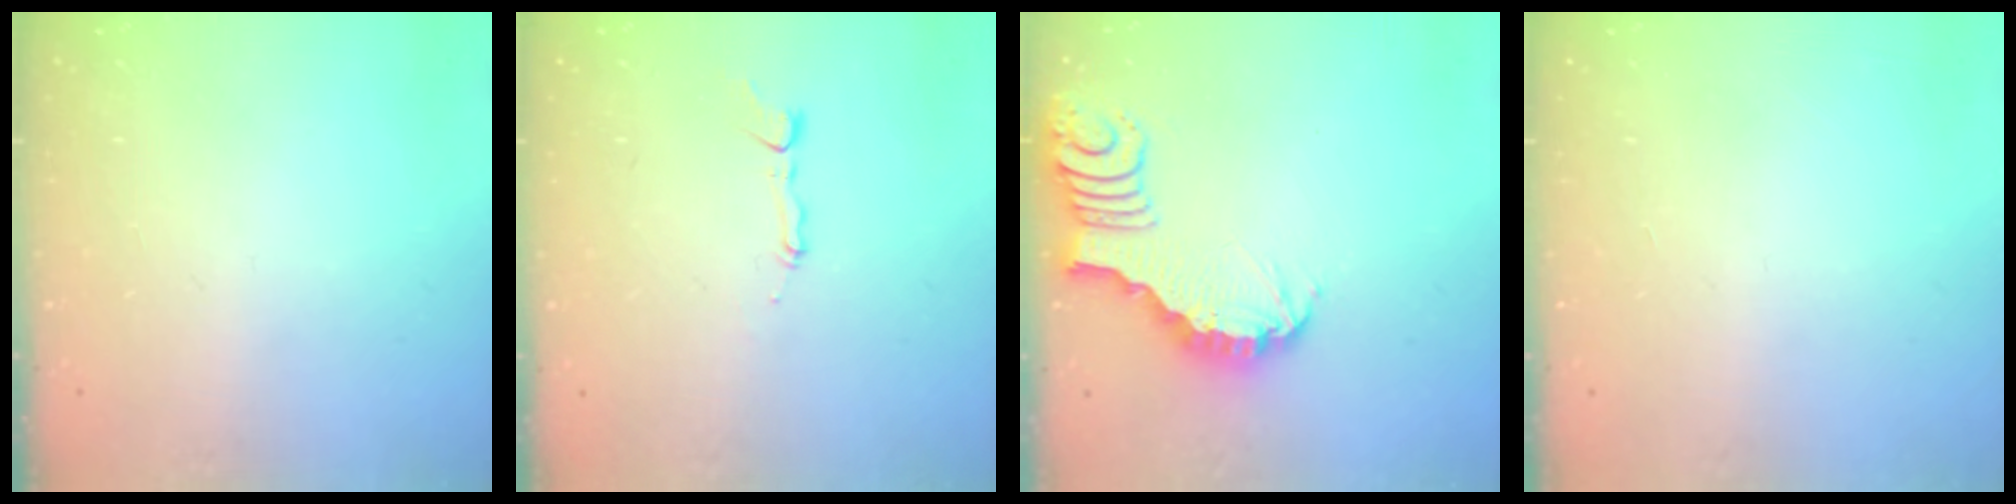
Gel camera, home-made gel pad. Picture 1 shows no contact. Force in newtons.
{"total": 3.6, "press": 3.6, "slide": 0.2}
{"total": 3.7, "press": 3.7, "slide": 0.1}
{"total": 1.4, "press": 1.4, "slide": 0.0}